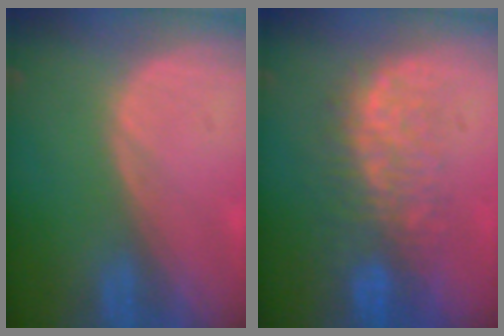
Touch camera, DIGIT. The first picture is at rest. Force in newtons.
{"total": 7.9, "press": 7.7, "slide": 1.8}